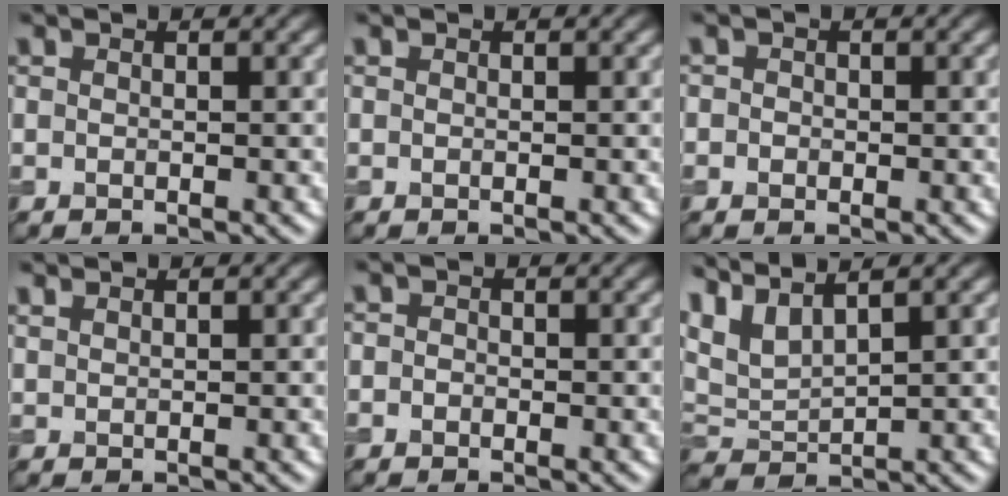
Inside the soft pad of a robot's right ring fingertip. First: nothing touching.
{"total": 0.0}
{"total": 0.9, "force": [0.0, 0.8, 0.3], "torque": [0.000, -0.002, -0.007]}
{"total": 0.8, "force": [0.8, 0.1, 0.2], "torque": [-0.004, 0.002, 0.018]}
{"total": 0.7, "force": [-0.3, 0.6, 0.2], "torque": [-0.002, -0.003, -0.008]}
{"total": 4.8, "force": [3.3, 1.6, 3.0], "torque": [-0.079, 0.011, 0.073]}